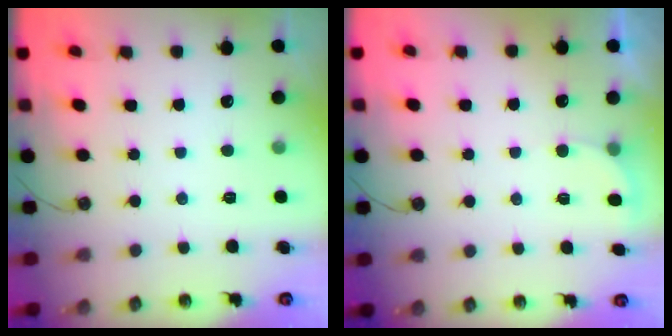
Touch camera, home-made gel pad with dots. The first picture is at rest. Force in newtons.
{"total": 3.0, "press": 2.8, "slide": 1.0}